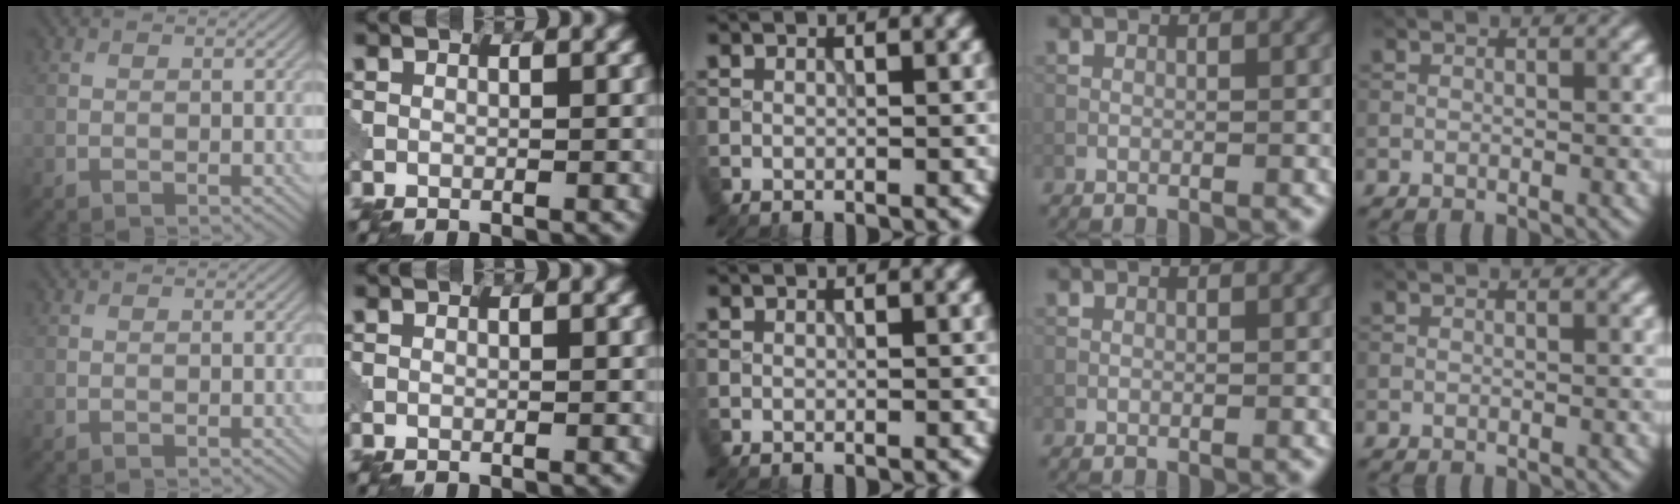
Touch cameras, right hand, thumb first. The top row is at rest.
{}